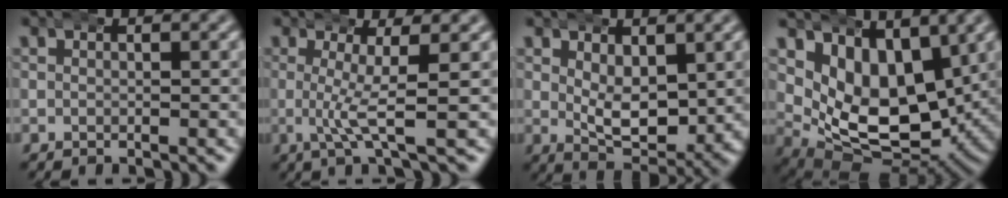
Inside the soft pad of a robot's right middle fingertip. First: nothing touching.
{"total": 3.7, "force": [1.1, -0.6, 3.5], "torque": [-0.067, -0.004, 0.016]}
{"total": 4.7, "force": [1.5, 2.1, 3.9], "torque": [-0.054, -0.020, 0.032]}
{"total": 12.3, "force": [1.8, 8.8, 8.5], "torque": [-0.139, -0.033, 0.040]}